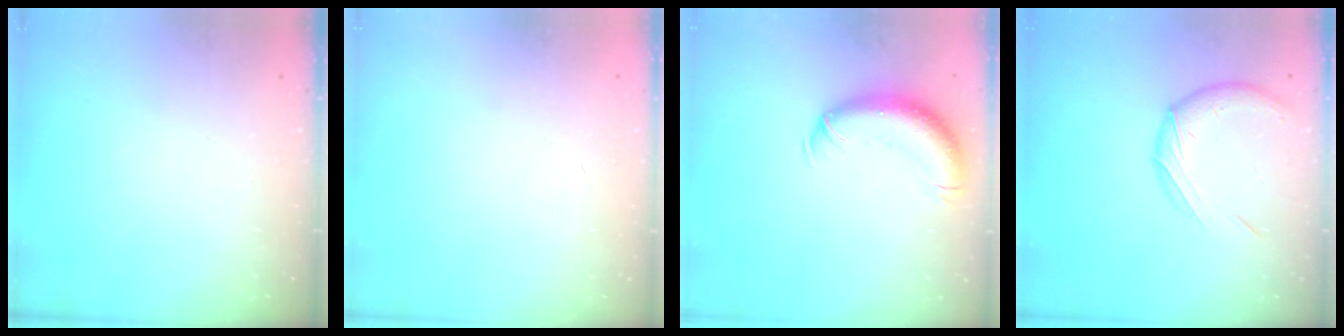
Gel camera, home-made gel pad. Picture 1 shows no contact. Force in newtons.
{"total": 0.6, "press": 0.6, "slide": 0.2}
{"total": 12.5, "press": 12.2, "slide": 3.0}
{"total": 10.8, "press": 10.8, "slide": 0.4}